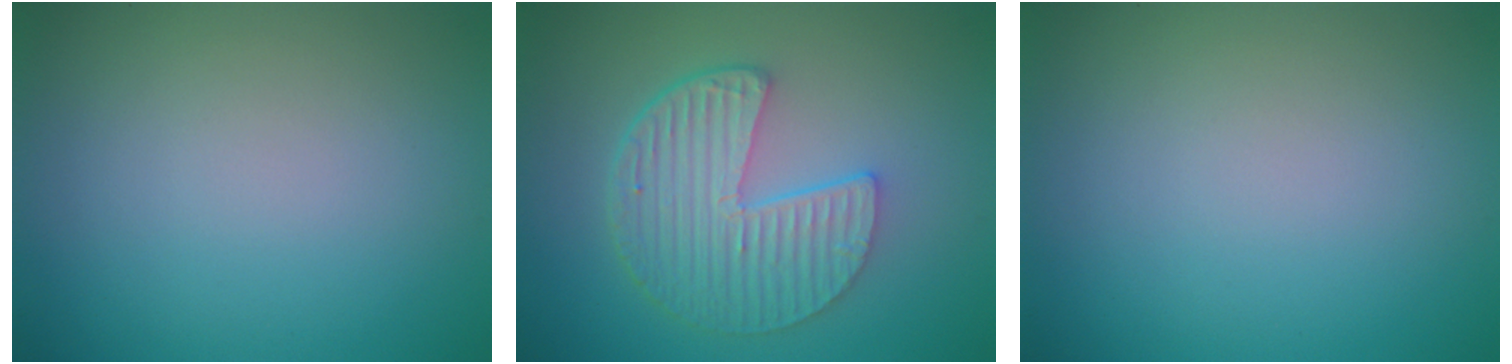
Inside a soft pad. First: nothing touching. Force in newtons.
{"total": 6.0, "press": 4.3, "slide": 4.2}
{"total": 0.0}